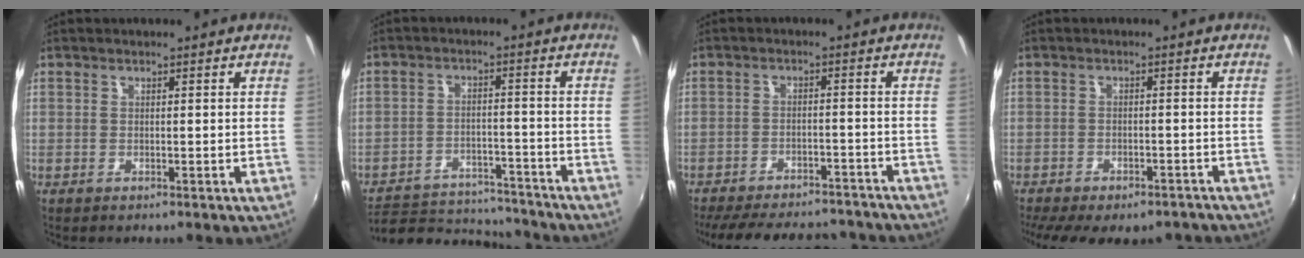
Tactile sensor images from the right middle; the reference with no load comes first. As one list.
[{"total": 13.8, "force": [-12.3, 5.0, 3.5], "torque": [-0.087, 0.021, -0.166]}, {"total": 21.7, "force": [-18.8, 6.9, 8.5], "torque": [-0.182, 0.001, -0.242]}, {"total": 14.6, "force": [-11.8, 5.3, 6.9], "torque": [-0.145, -0.028, -0.152]}]